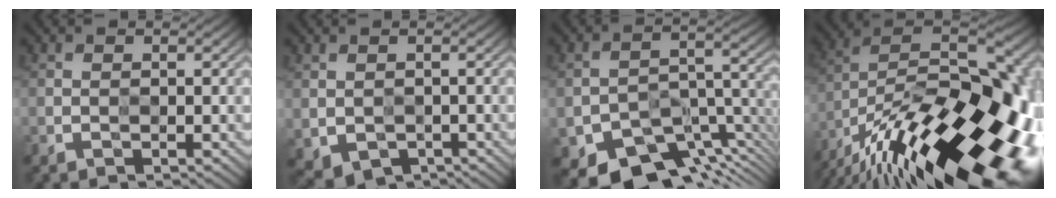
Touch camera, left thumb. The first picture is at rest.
{"total": 3.1, "force": [-0.9, 2.4, 1.7], "torque": [-0.046, -0.018, -0.008]}
{"total": 10.3, "force": [-7.8, 4.6, 4.9], "torque": [-0.078, -0.021, -0.120]}
{"total": 21.2, "force": [-13.8, 6.8, 14.6], "torque": [-0.211, -0.003, -0.212]}